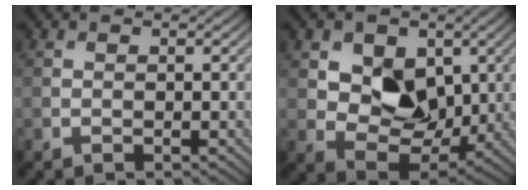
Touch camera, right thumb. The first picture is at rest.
{"total": 8.3, "force": [2.3, 6.2, 5.1], "torque": [-0.099, -0.010, 0.033]}